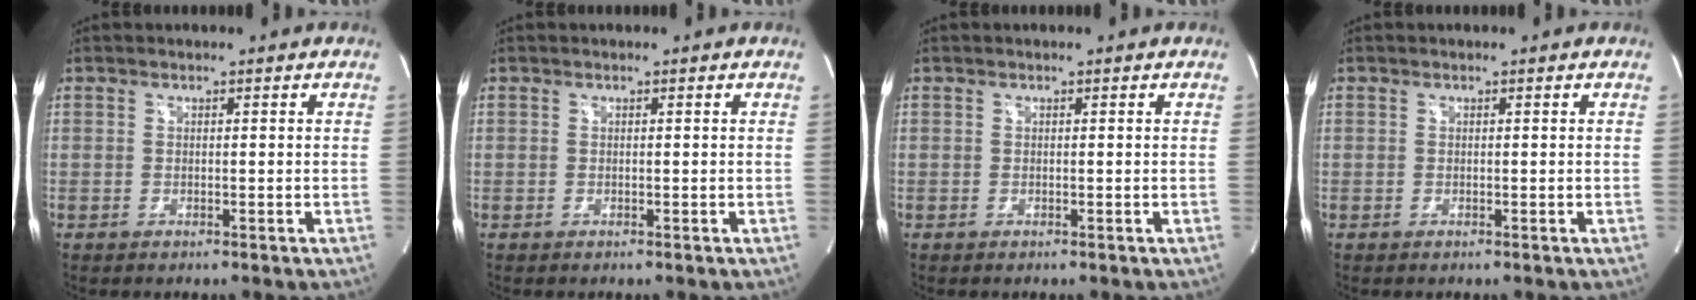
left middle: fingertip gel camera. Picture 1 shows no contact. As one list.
[{"total": 0.0}, {"total": 0.0}, {"total": 0.0}]